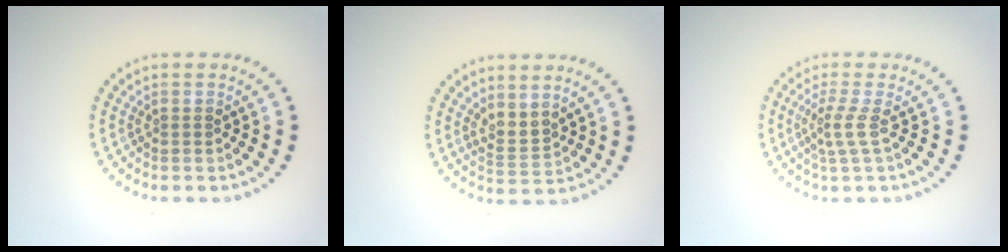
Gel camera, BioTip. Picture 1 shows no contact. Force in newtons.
{"total": 2.1, "press": 1.6, "slide": 1.4}
{"total": 2.1, "press": 1.4, "slide": 1.5}